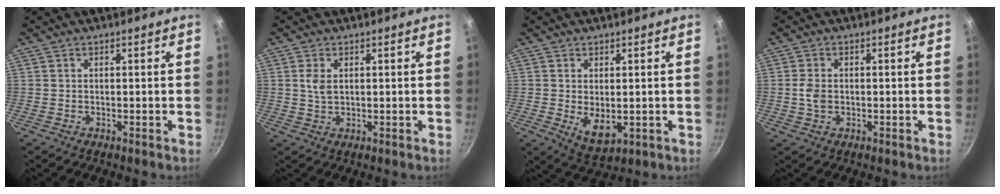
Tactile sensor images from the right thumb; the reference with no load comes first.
{"total": 3.2, "force": [0.9, 2.1, 2.3], "torque": [-0.042, -0.004, 0.018]}
{"total": 5.8, "force": [-0.1, 3.3, 4.8], "torque": [-0.072, -0.019, 0.010]}
{"total": 3.4, "force": [-0.1, 2.5, 2.3], "torque": [-0.044, 0.002, -0.004]}